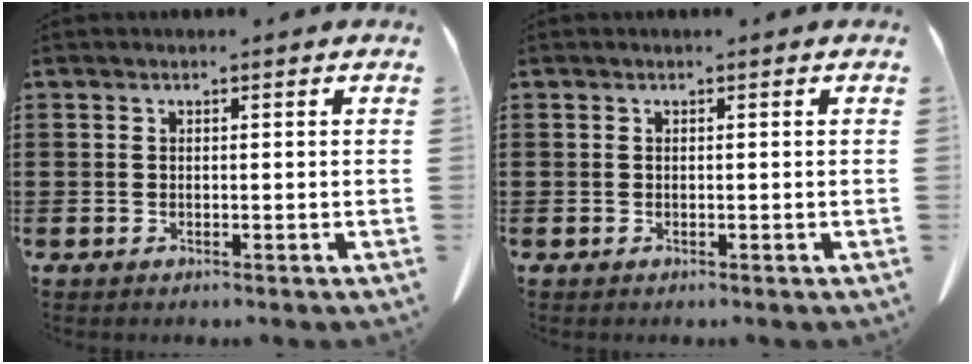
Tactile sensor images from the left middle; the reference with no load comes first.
{"total": 0.0}